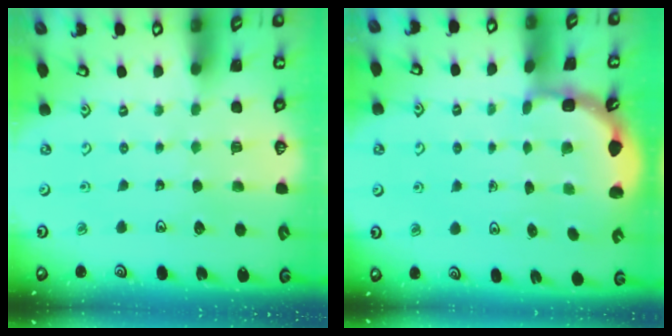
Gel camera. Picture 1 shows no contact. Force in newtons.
{"total": 2.0, "press": 1.8, "slide": 0.8}